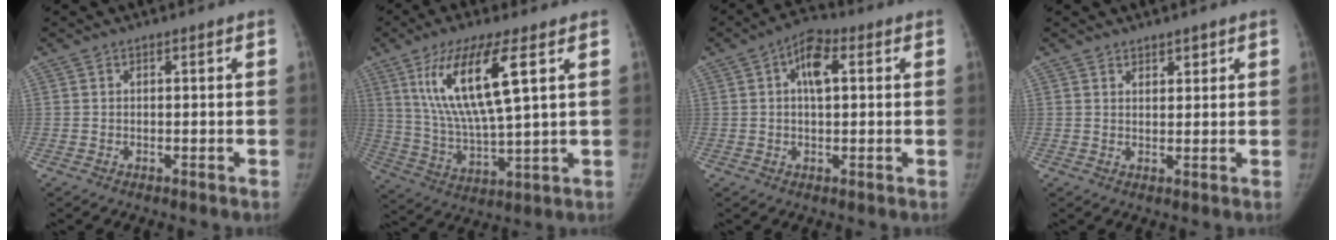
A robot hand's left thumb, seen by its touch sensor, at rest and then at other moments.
{"total": 15.8, "force": [6.1, 3.4, 14.2], "torque": [-0.288, -0.024, 0.120]}
{"total": 6.9, "force": [1.6, 3.6, 5.6], "torque": [-0.086, 0.014, 0.018]}
{"total": 2.1, "force": [1.5, 1.1, 0.9], "torque": [0.001, -0.009, 0.022]}